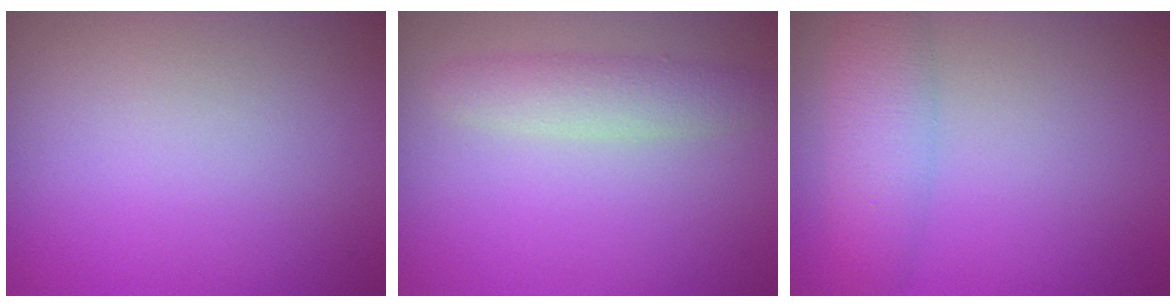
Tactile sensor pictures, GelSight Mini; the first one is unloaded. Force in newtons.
{"total": 2.6, "press": 2.6, "slide": 0.1}
{"total": 4.1, "press": 4.1, "slide": 0.1}